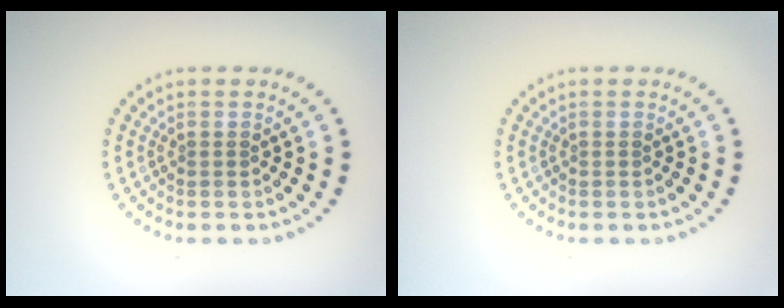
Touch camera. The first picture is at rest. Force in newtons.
{"total": 0.0}